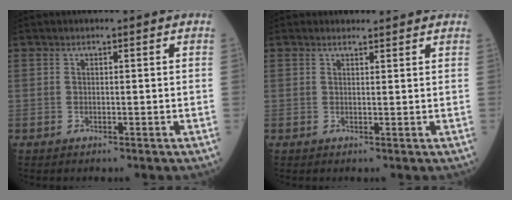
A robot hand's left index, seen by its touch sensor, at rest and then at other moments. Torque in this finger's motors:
{"motor_torque": [-0.15, -0.32, -0.23, -0.08]}